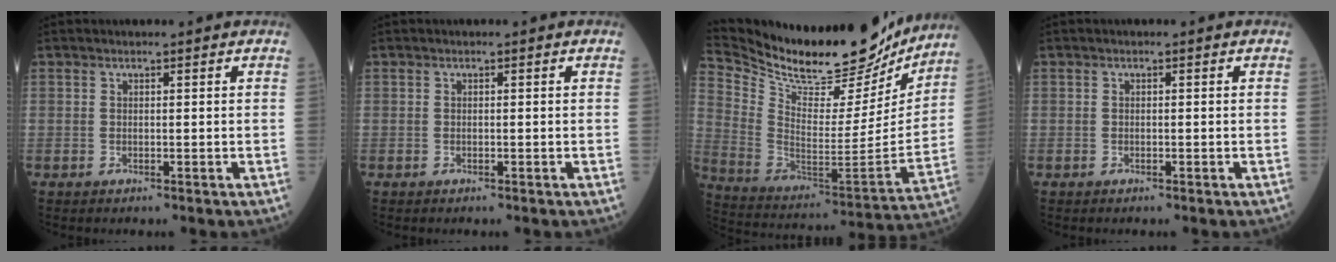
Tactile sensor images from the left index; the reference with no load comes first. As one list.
[{"total": 0.0}, {"total": 27.1, "force": [24.5, 6.2, 9.6], "torque": [-0.188, -0.051, 0.369]}, {"total": 0.0}]